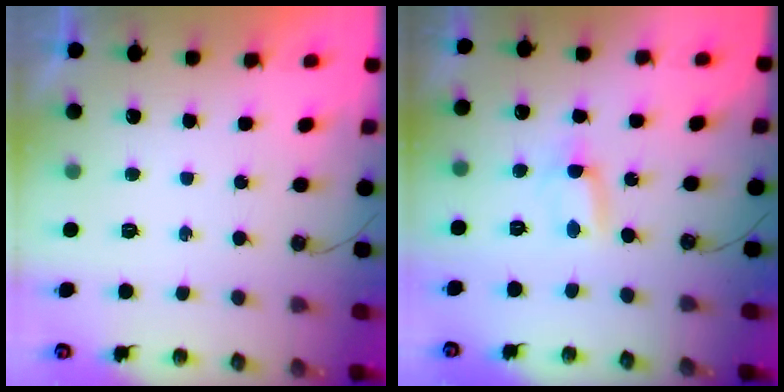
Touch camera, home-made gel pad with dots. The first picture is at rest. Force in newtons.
{"total": 0.6, "press": 0.3, "slide": 0.6}